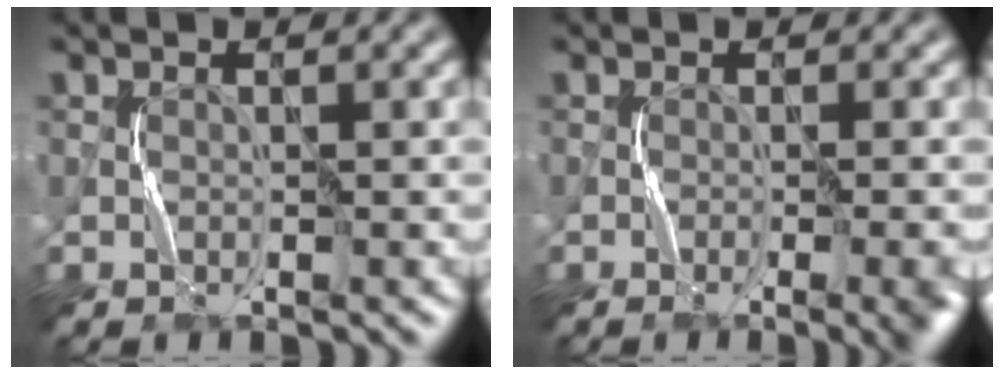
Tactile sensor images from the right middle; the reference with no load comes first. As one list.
[{"total": 4.0, "force": [-1.7, 1.0, 3.5], "torque": [-0.036, 0.002, -0.022]}]